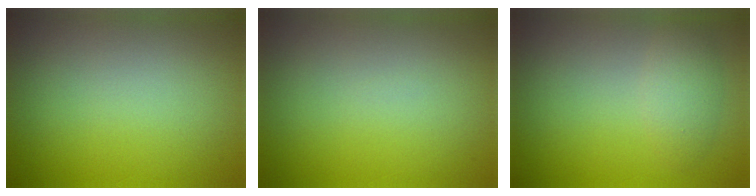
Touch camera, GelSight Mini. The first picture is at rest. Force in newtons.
{"total": 0.0}
{"total": 2.0, "press": 2.0, "slide": 0.1}